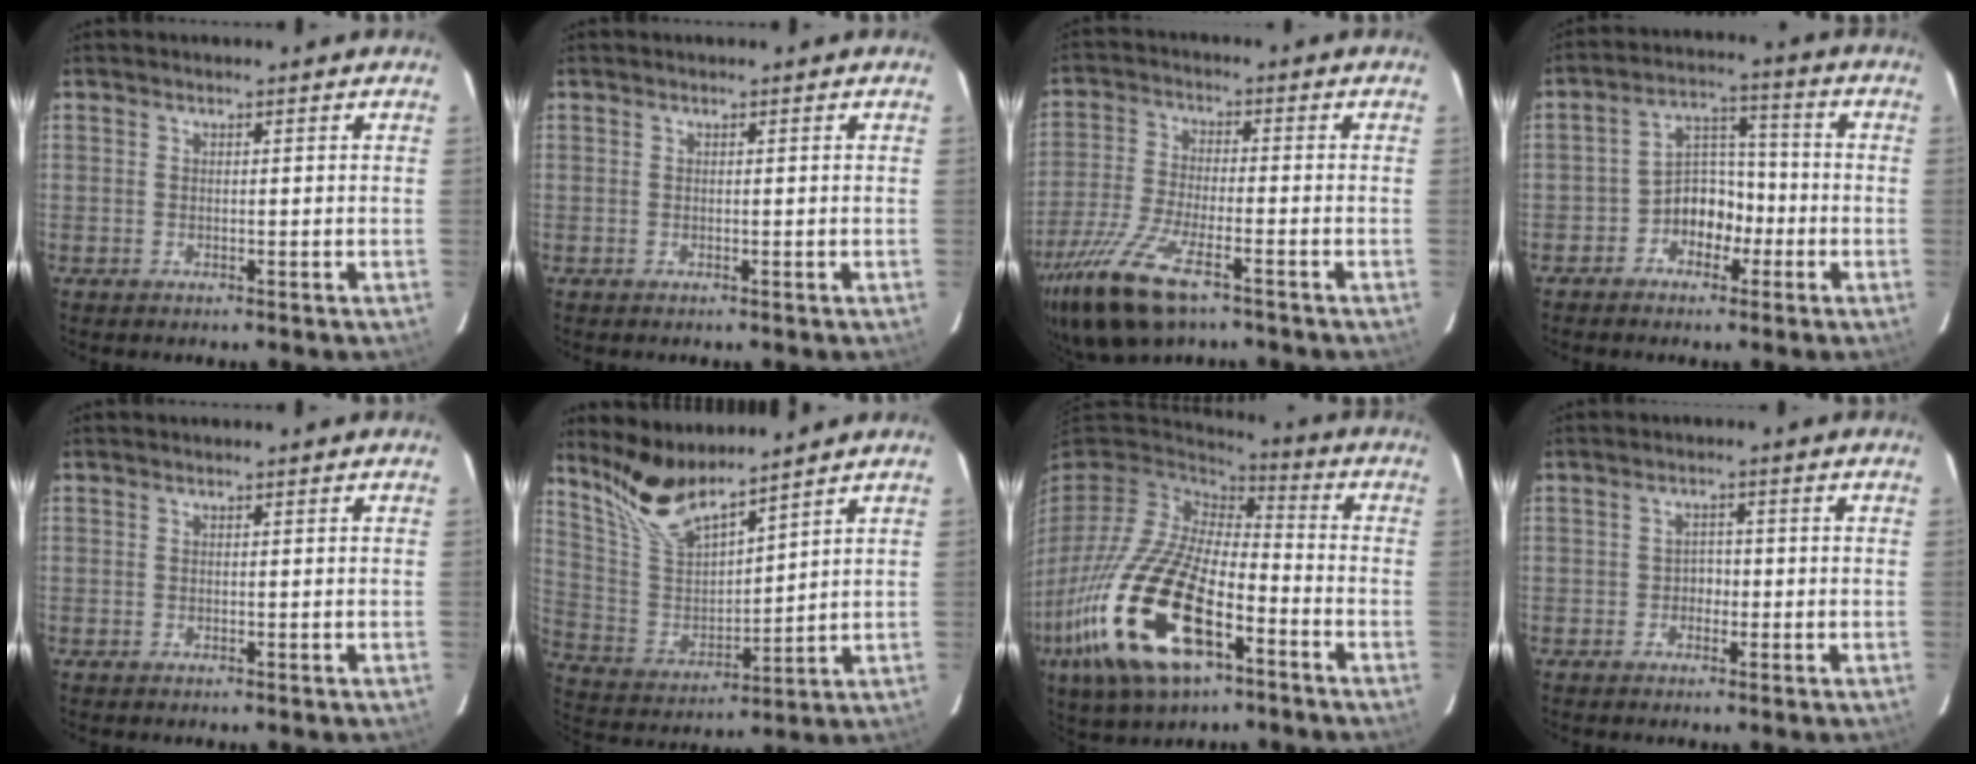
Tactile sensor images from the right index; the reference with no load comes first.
{"total": 0.0}
{"total": 15.5, "force": [-9.7, 5.3, 10.9], "torque": [-0.242, -0.041, -0.189]}
{"total": 6.9, "force": [-3.4, 5.2, 3.0], "torque": [-0.048, 0.031, -0.056]}
{"total": 0.0}
{"total": 11.8, "force": [10.1, 2.4, 5.6], "torque": [-0.118, -0.005, 0.209]}
{"total": 26.6, "force": [-11.4, 12.1, 20.7], "torque": [-0.448, -0.050, -0.208]}
{"total": 1.8, "force": [-0.8, 1.6, 0.5], "torque": [-0.009, 0.006, -0.013]}